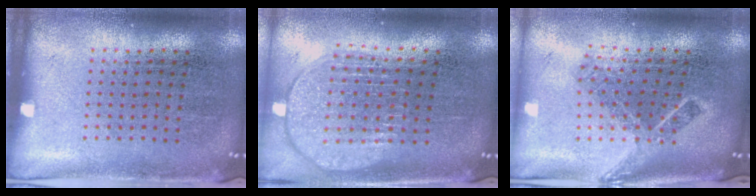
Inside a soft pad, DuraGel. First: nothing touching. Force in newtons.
{"total": 1.9, "press": 1.6, "slide": 1.0}
{"total": 2.1, "press": 1.5, "slide": 1.5}